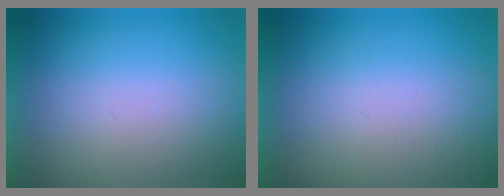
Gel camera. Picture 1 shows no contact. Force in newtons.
{"total": 4.5}